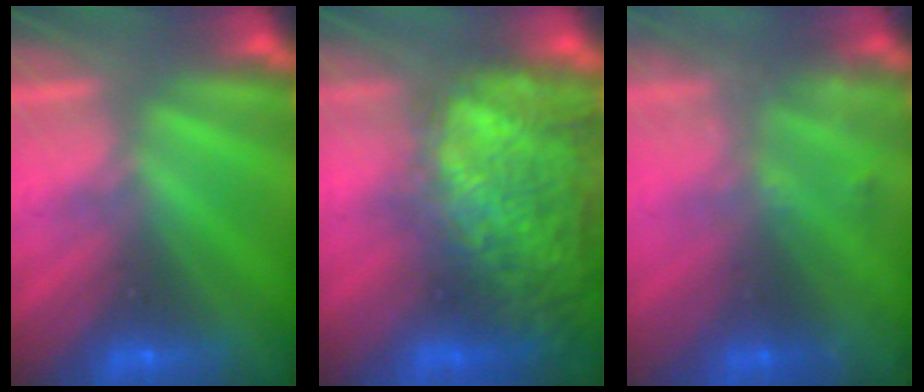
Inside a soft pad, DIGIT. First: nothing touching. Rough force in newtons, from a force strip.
{"total": 7.8}
{"total": 2.0}